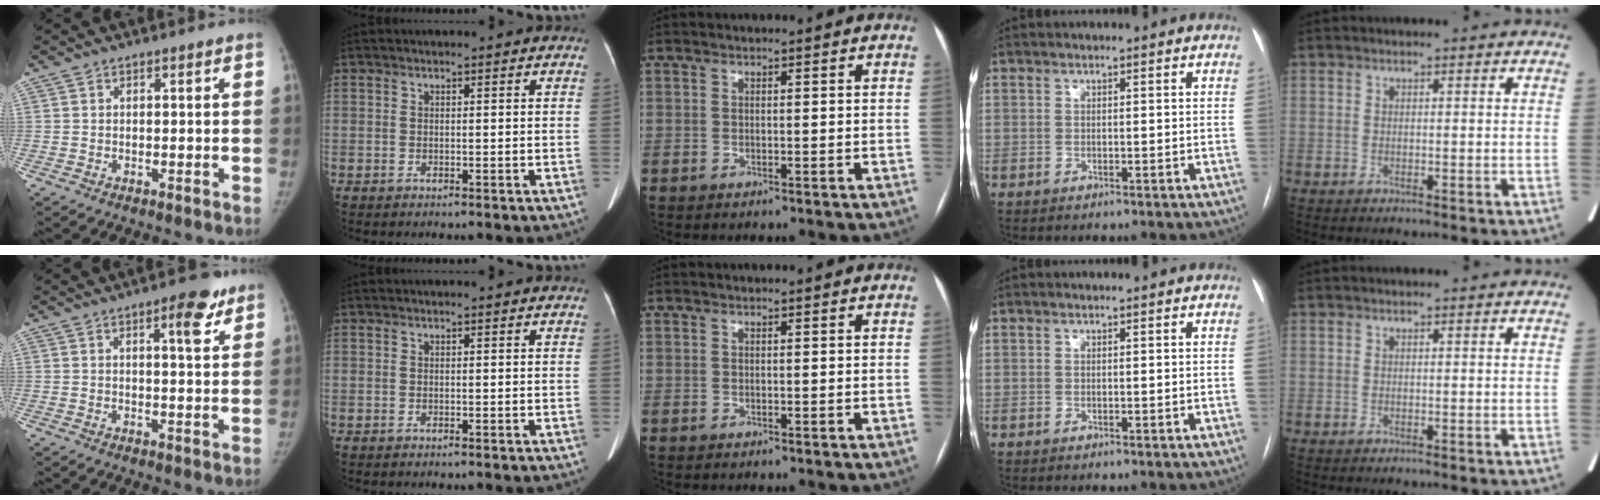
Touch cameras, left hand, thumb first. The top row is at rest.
{"thumb": {"total": 6.2, "force": [3.4, 1.9, 4.8], "torque": [-0.052, -0.015, 0.041]}}